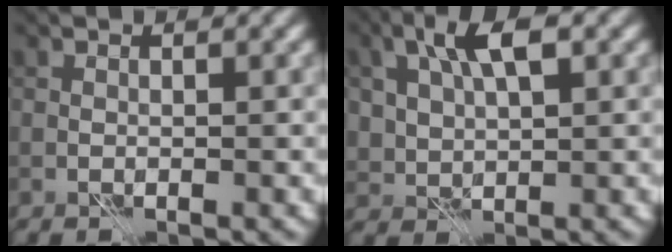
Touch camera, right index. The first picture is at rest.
{"total": 5.9, "force": [2.4, 3.0, 4.5], "torque": [-0.092, 0.008, 0.040]}